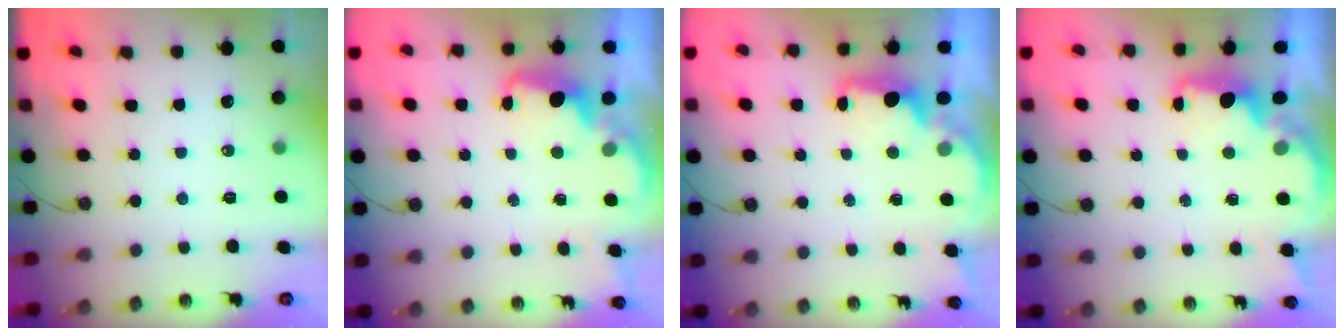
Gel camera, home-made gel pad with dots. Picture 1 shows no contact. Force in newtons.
{"total": 2.2, "press": 2.1, "slide": 0.6}
{"total": 2.5, "press": 2.3, "slide": 0.8}
{"total": 2.0, "press": 1.9, "slide": 0.8}